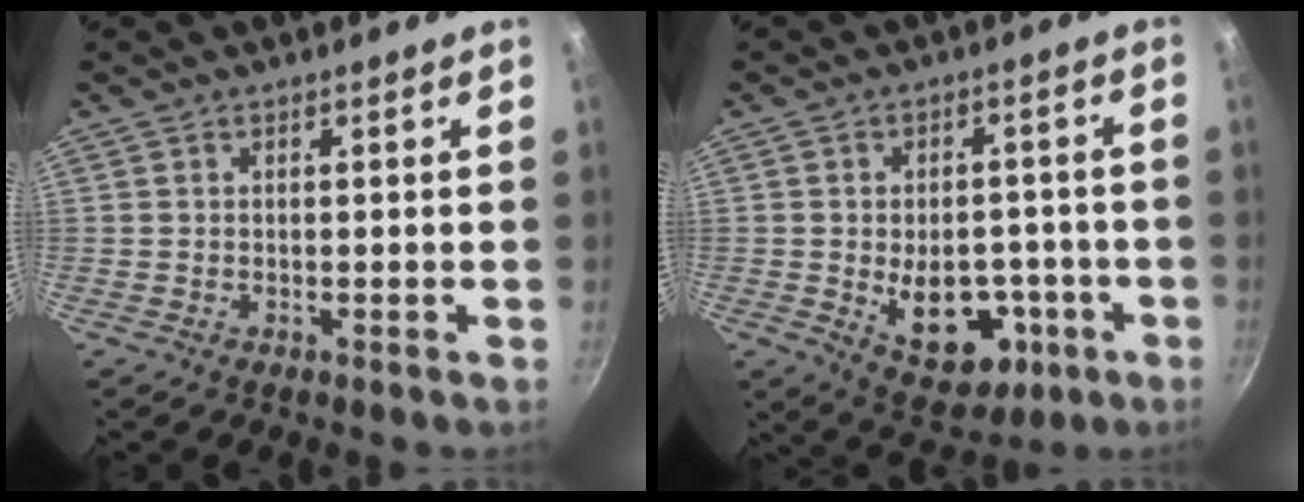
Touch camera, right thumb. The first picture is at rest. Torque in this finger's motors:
{"motor_torque": [-0.46, 0.74, 0.50, 0.50, 0.04]}